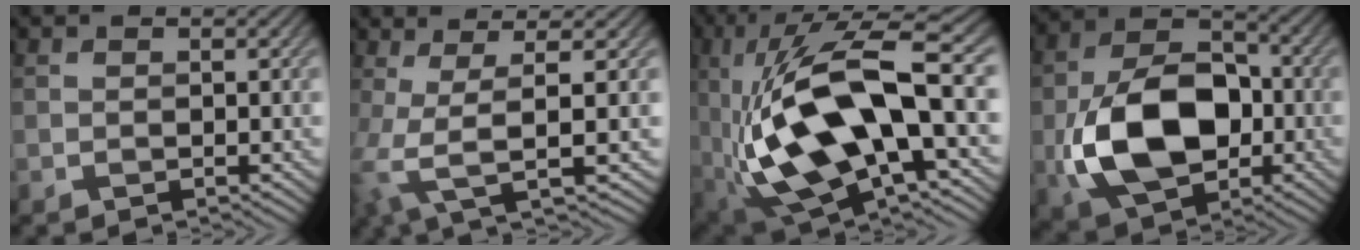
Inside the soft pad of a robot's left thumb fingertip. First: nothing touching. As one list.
[{"total": 5.8, "force": [-0.3, 1.0, 5.7], "torque": [-0.113, 0.004, -0.009]}, {"total": 18.6, "force": [-1.0, 9.1, 16.1], "torque": [-0.301, -0.010, -0.014]}, {"total": 13.4, "force": [-2.8, 8.9, 9.7], "torque": [-0.198, -0.015, -0.055]}]